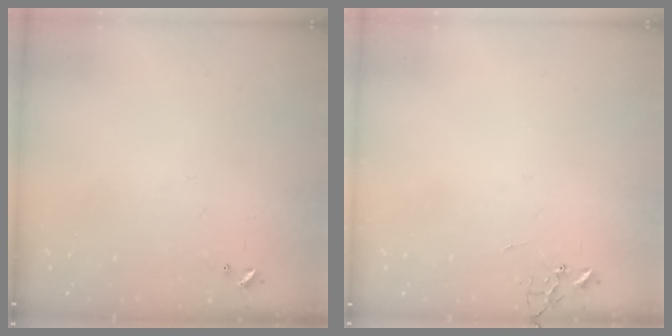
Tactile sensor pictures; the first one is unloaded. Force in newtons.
{"total": 0.0}